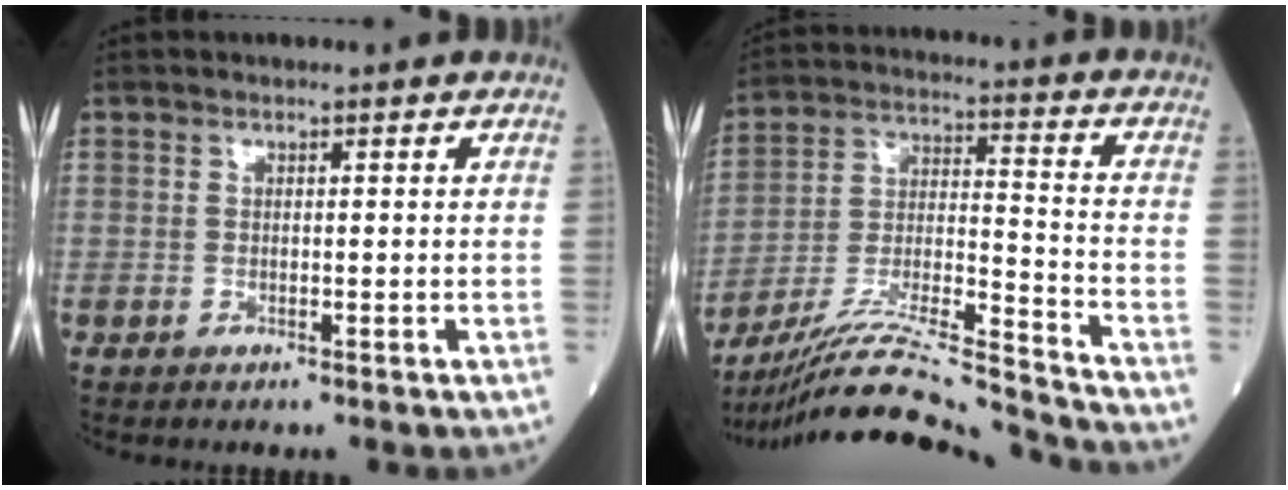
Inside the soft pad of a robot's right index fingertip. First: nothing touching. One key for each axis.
{"total": 18.7, "fx": -17.5, "fy": -1.4, "fz": 6.5, "tx": -0.137, "ty": -0.006, "tz": -0.304}